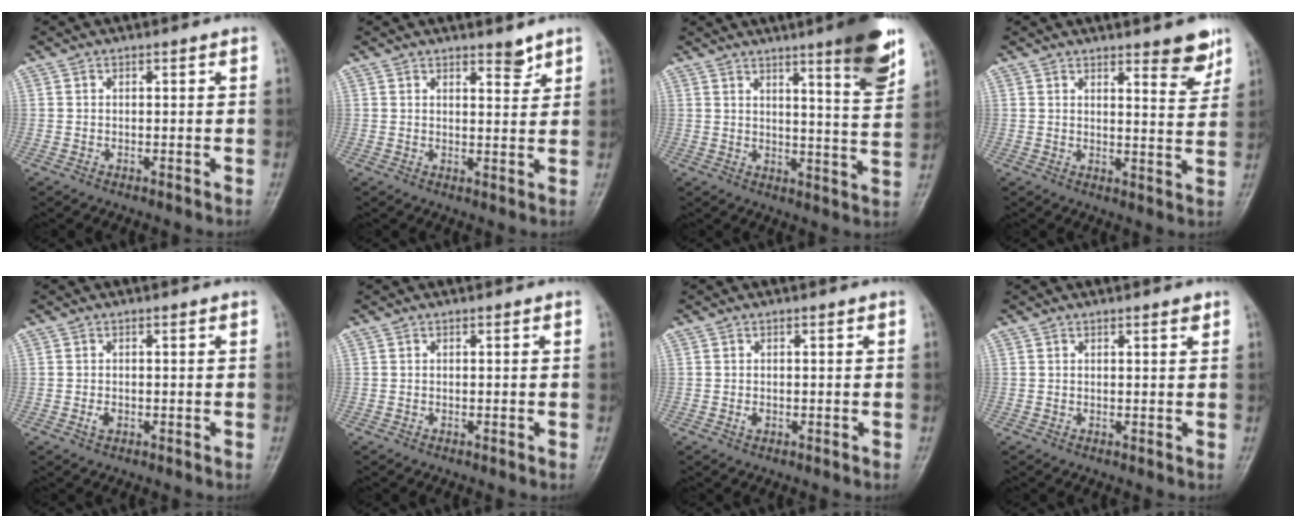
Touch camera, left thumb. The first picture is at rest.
{"total": 2.9, "force": [2.4, 0.9, 1.4], "torque": [-0.010, -0.020, 0.037]}
{"total": 11.9, "force": [7.3, 1.0, 9.4], "torque": [-0.116, -0.044, 0.100]}
{"total": 6.3, "force": [4.5, 1.5, 4.1], "torque": [-0.035, -0.034, 0.057]}
{"total": 1.3, "force": [-0.2, 0.8, 1.0], "torque": [-0.015, -0.002, -0.002]}
{"total": 0.0}
{"total": 1.0, "force": [0.0, 0.6, 0.8], "torque": [-0.010, 0.002, 0.002]}
{"total": 1.3, "force": [0.9, 0.2, 0.8], "torque": [-0.009, -0.006, 0.013]}